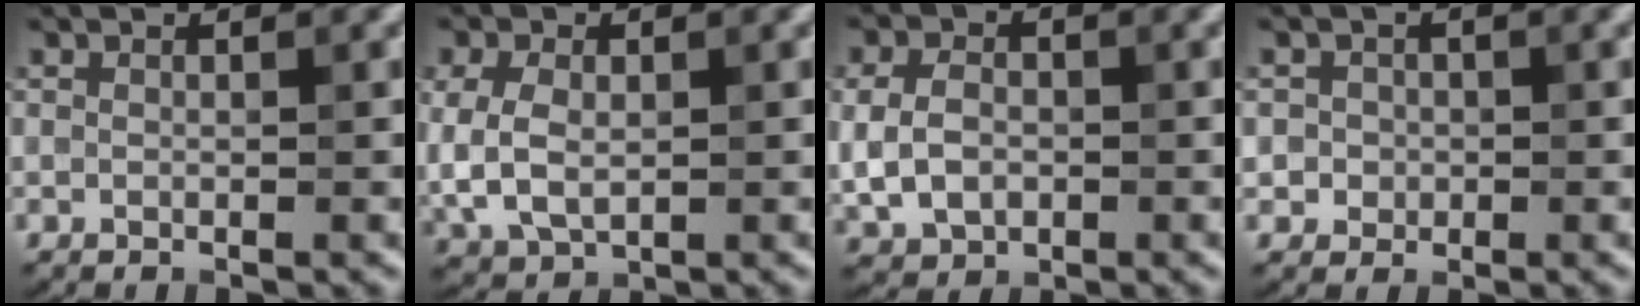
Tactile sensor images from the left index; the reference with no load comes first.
{"total": 4.7, "force": [0.2, 3.3, 3.4], "torque": [-0.075, 0.005, 0.010]}
{"total": 3.9, "force": [-0.3, 2.8, 2.7], "torque": [-0.061, 0.003, -0.007]}
{"total": 2.6, "force": [0.3, 2.5, 0.7], "torque": [0.007, 0.018, -0.002]}